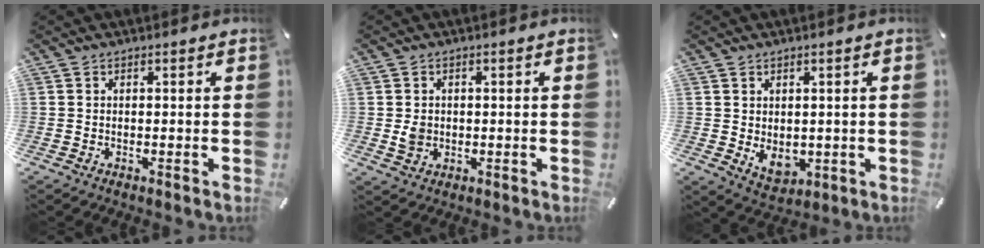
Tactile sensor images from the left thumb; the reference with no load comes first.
{"total": 3.2, "force": [-0.1, 2.9, 1.4], "torque": [-0.017, 0.001, -0.002]}
{"total": 4.9, "force": [0.4, 4.2, 2.6], "torque": [-0.036, -0.007, 0.007]}